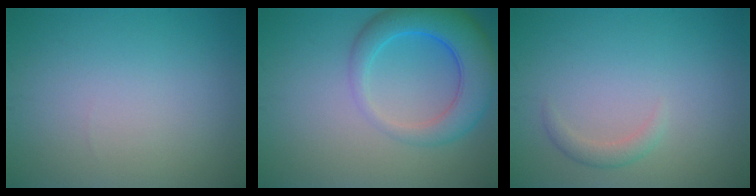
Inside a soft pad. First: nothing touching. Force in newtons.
{"total": 6.4, "press": 6.4, "slide": 0.4}
{"total": 1.2, "press": 1.2, "slide": 0.0}